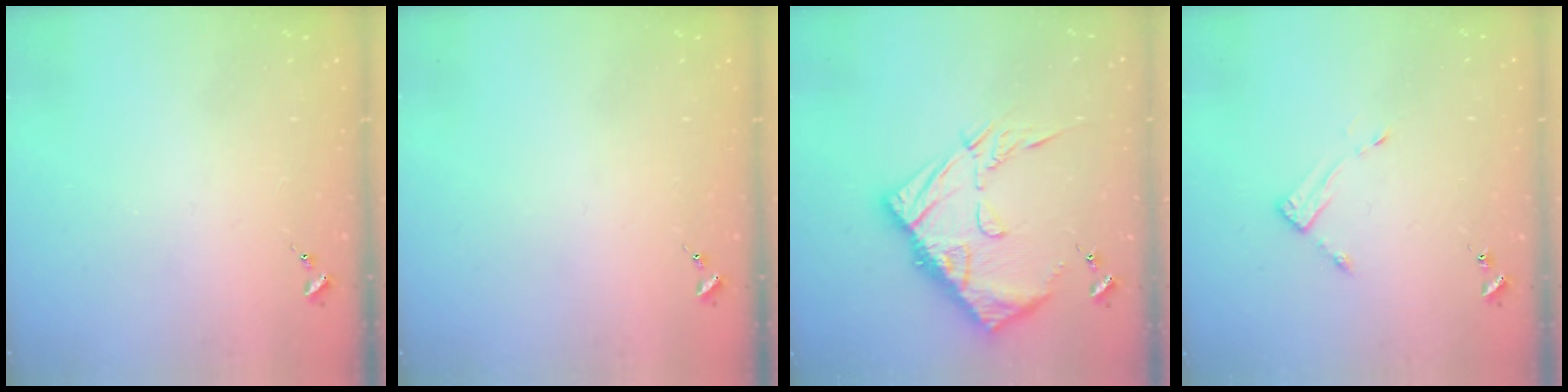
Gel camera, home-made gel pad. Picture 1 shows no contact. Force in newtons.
{"total": 0.0}
{"total": 16.8, "press": 16.7, "slide": 1.7}
{"total": 3.3, "press": 3.3, "slide": 0.3}